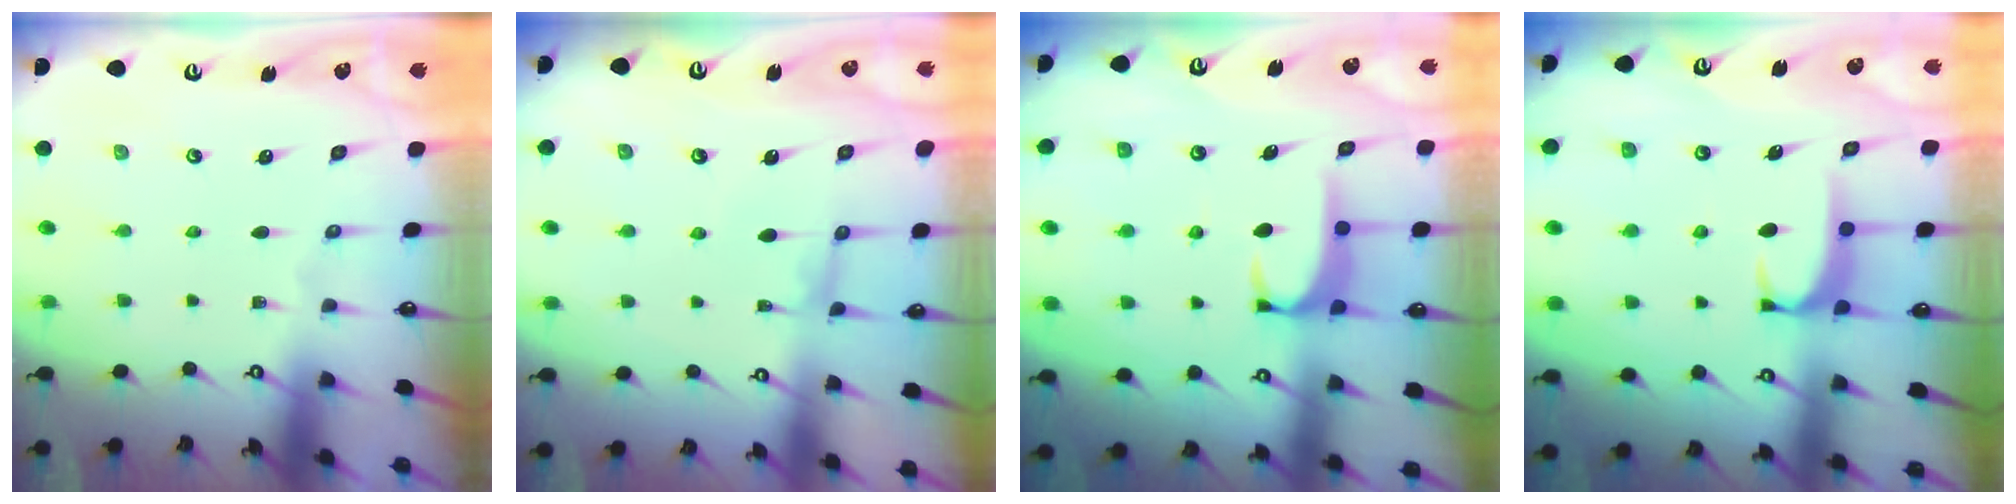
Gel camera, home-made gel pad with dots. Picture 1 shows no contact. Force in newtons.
{"total": 0.6, "press": 0.1, "slide": 0.5}
{"total": 2.5, "press": 2.4, "slide": 0.6}
{"total": 1.8, "press": 1.7, "slide": 0.5}